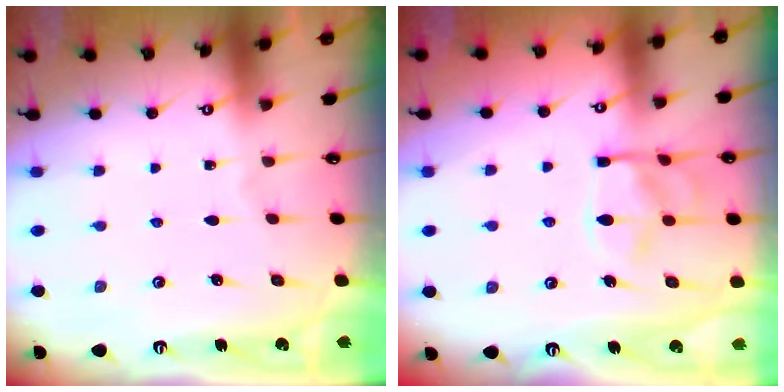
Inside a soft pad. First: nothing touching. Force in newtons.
{"total": 13.6, "press": 13.5, "slide": 1.5}